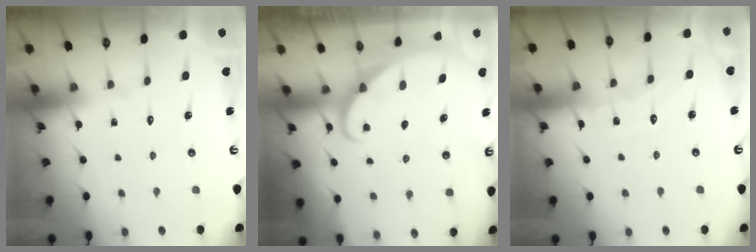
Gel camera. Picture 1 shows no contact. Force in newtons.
{"total": 1.9, "press": 1.9, "slide": 0.1}
{"total": 4.3, "press": 4.3, "slide": 0.0}